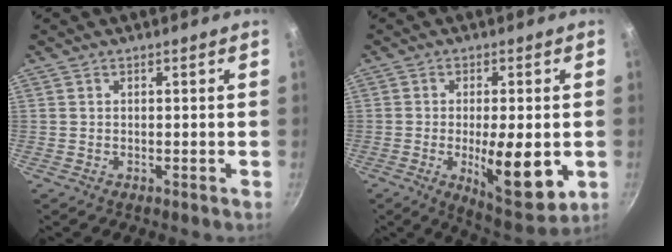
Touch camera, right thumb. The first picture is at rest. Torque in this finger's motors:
{"motor_torque": [-0.28, 0.74, 1.07, -0.18, 0.06]}